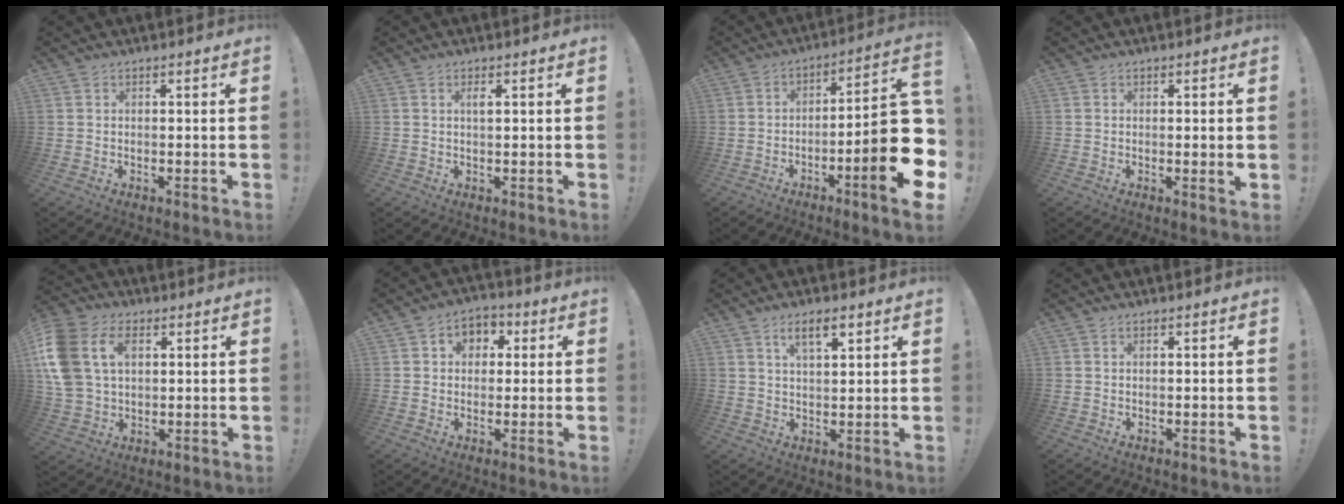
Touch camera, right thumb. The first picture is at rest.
{"total": 1.2, "force": [0.5, 0.3, 1.1], "torque": [-0.014, -0.001, 0.005]}
{"total": 19.8, "force": [-5.4, 4.2, 18.6], "torque": [-0.257, 0.027, -0.078]}
{"total": 2.3, "force": [0.2, -0.1, 2.3], "torque": [-0.029, -0.007, 0.002]}
{"total": 15.6, "force": [4.8, 11.1, 9.9], "torque": [-0.216, -0.005, 0.094]}
{"total": 5.7, "force": [0.8, 5.1, 2.3], "torque": [-0.026, 0.003, 0.015]}
{"total": 6.3, "force": [3.5, 2.2, 4.8], "torque": [-0.074, -0.012, 0.057]}
{"total": 0.0}